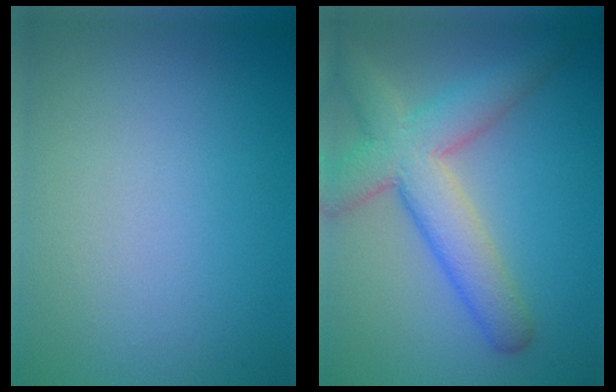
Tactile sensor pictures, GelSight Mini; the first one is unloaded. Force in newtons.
{"total": 6.8, "press": 6.8, "slide": 0.5}